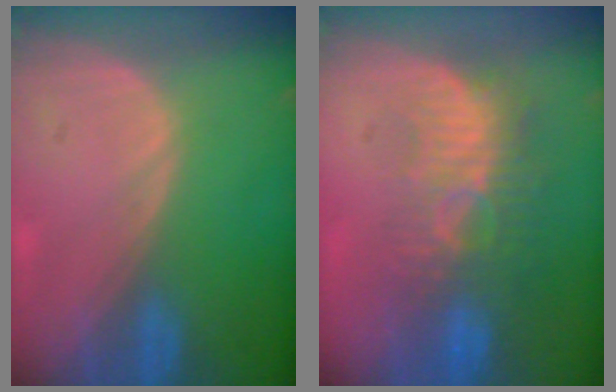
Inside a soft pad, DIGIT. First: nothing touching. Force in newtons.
{"total": 9.0, "press": 8.2, "slide": 3.8}